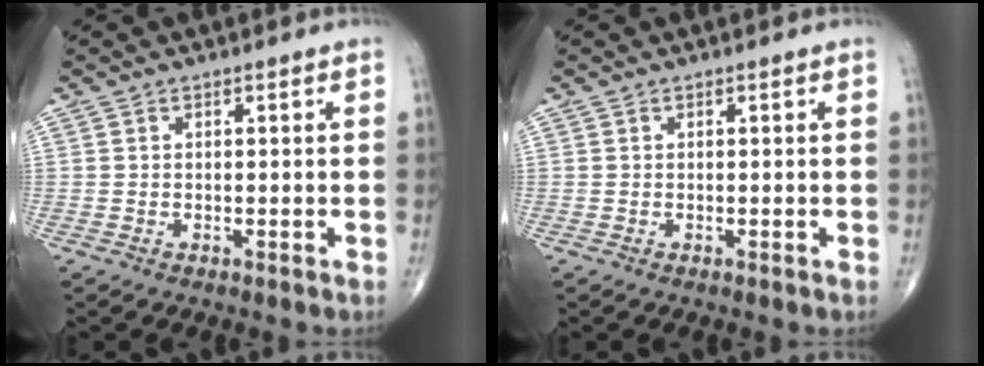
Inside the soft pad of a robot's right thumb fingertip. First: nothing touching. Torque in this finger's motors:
{"motor_torque": [0.00, 0.00, 0.00, 0.00, 0.00]}